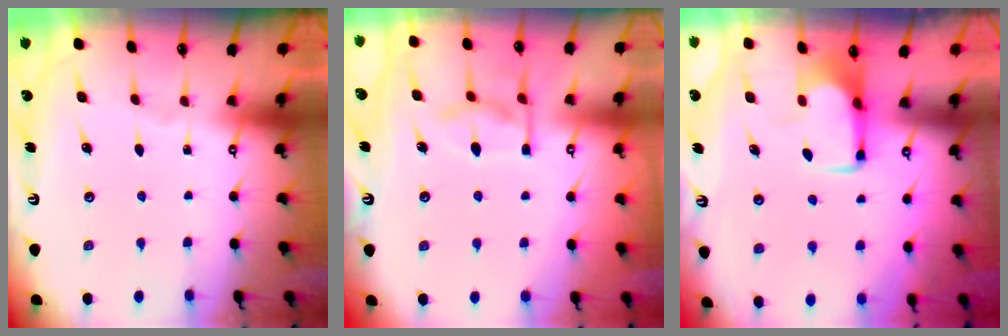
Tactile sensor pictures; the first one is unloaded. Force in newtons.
{"total": 6.2, "press": 6.0, "slide": 1.6}
{"total": 2.0, "press": 2.0, "slide": 0.4}